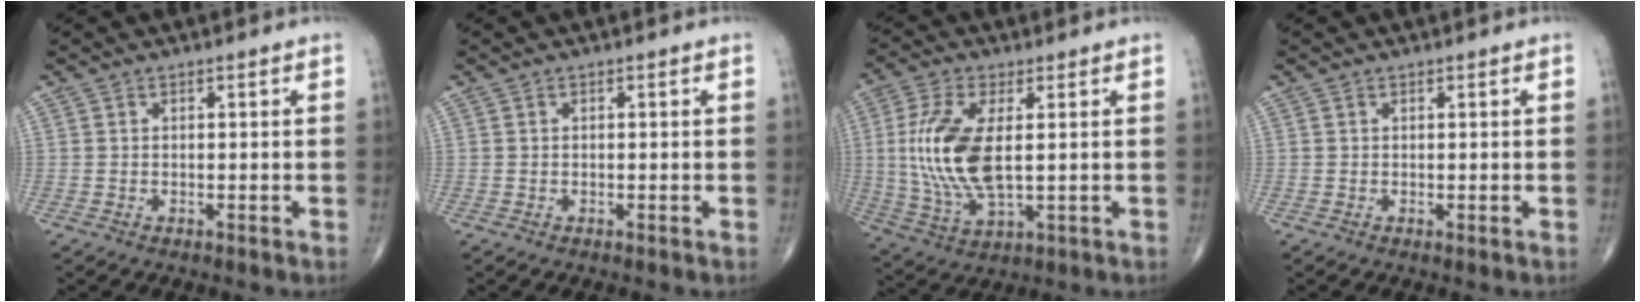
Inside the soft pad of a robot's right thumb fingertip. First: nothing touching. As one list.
[{"total": 0.0}, {"total": 14.3, "force": [1.2, 6.3, 12.9], "torque": [-0.285, -0.011, 0.031]}, {"total": 0.5, "force": [0.1, 0.1, 0.5], "torque": [-0.011, -0.002, 0.002]}]